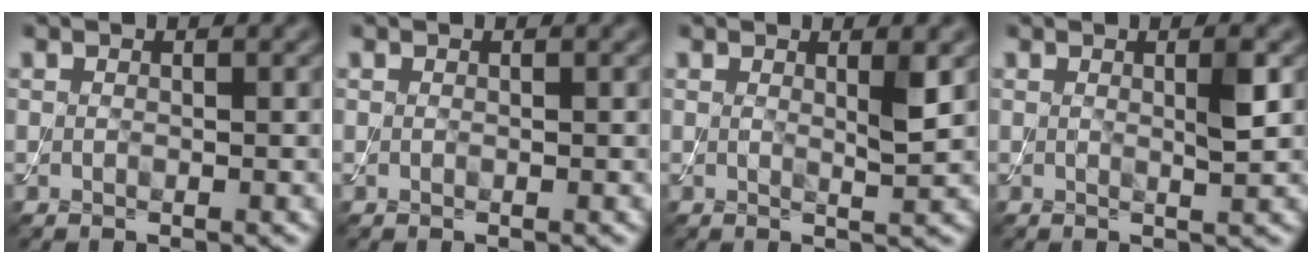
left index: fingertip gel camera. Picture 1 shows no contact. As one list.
[{"total": 0.0}, {"total": 2.0, "force": [0.7, 0.3, 1.9], "torque": [-0.025, -0.004, 0.008]}, {"total": 1.9, "force": [0.4, 0.2, 1.9], "torque": [-0.028, -0.002, 0.004]}]